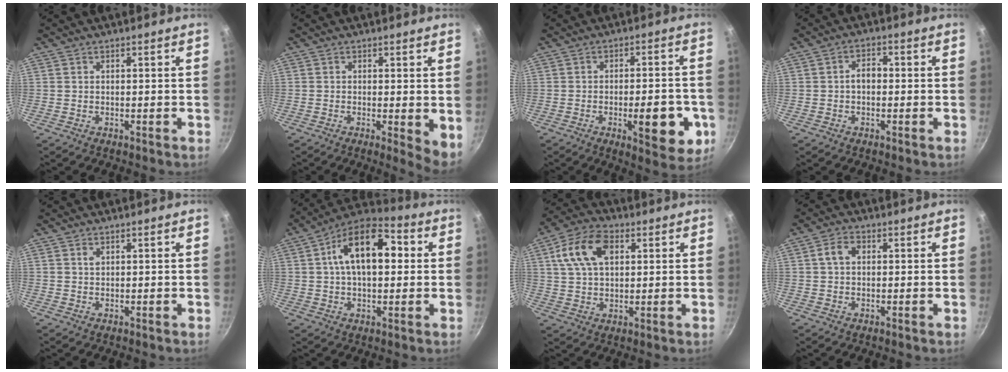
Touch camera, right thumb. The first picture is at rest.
{"total": 3.9, "force": [-0.3, 0.9, 3.8], "torque": [-0.055, -0.013, -0.008]}
{"total": 11.7, "force": [-3.8, 4.1, 10.3], "torque": [-0.118, 0.011, -0.046]}
{"total": 3.1, "force": [-0.4, 2.1, 2.3], "torque": [-0.028, 0.014, -0.011]}
{"total": 1.0, "force": [0.4, 0.7, 0.6], "torque": [-0.005, -0.001, 0.009]}
{"total": 15.7, "force": [2.9, 8.6, 12.8], "torque": [-0.192, 0.028, 0.039]}
{"total": 11.9, "force": [3.8, 7.3, 8.6], "torque": [-0.155, 0.010, 0.067]}
{"total": 3.4, "force": [0.6, 2.4, 2.4], "torque": [-0.045, 0.010, 0.010]}